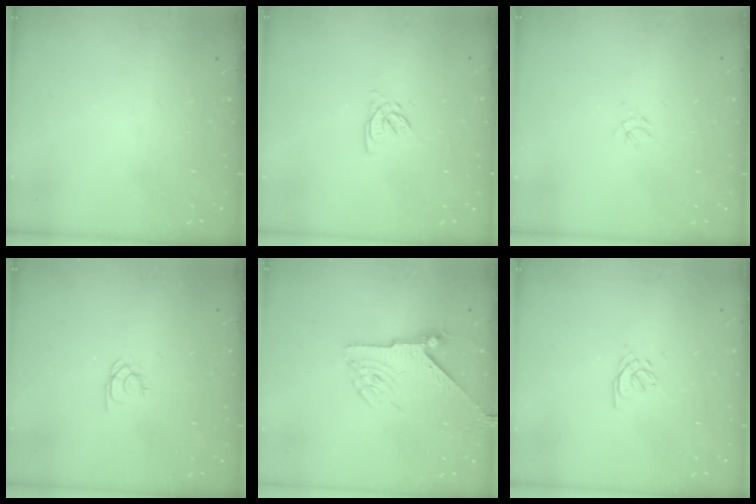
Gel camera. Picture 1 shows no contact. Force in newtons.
{"total": 2.8, "press": 2.8, "slide": 0.1}
{"total": 2.2, "press": 2.2, "slide": 0.5}
{"total": 1.8, "press": 1.8, "slide": 0.3}
{"total": 6.0, "press": 6.0, "slide": 0.4}
{"total": 1.2, "press": 1.1, "slide": 0.5}